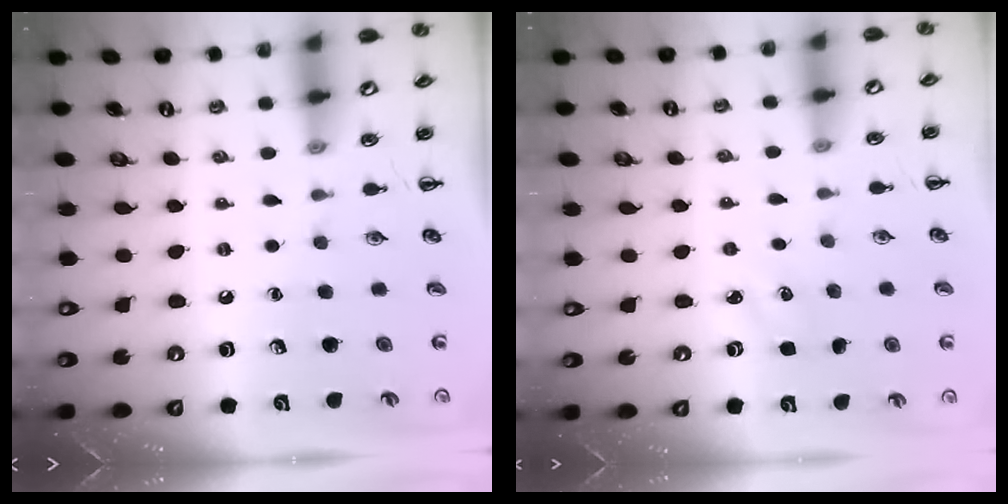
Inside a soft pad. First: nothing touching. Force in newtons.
{"total": 2.7, "press": 2.6, "slide": 0.8}